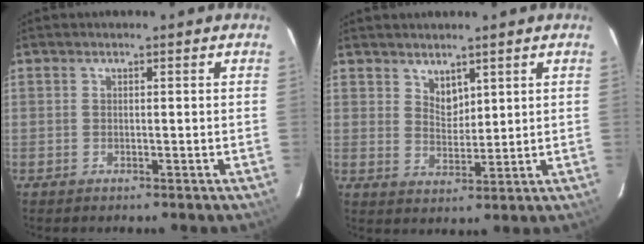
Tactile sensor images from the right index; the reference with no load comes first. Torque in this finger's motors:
{"motor_torque": [0.18, 0.25, 0.04, 0.01]}